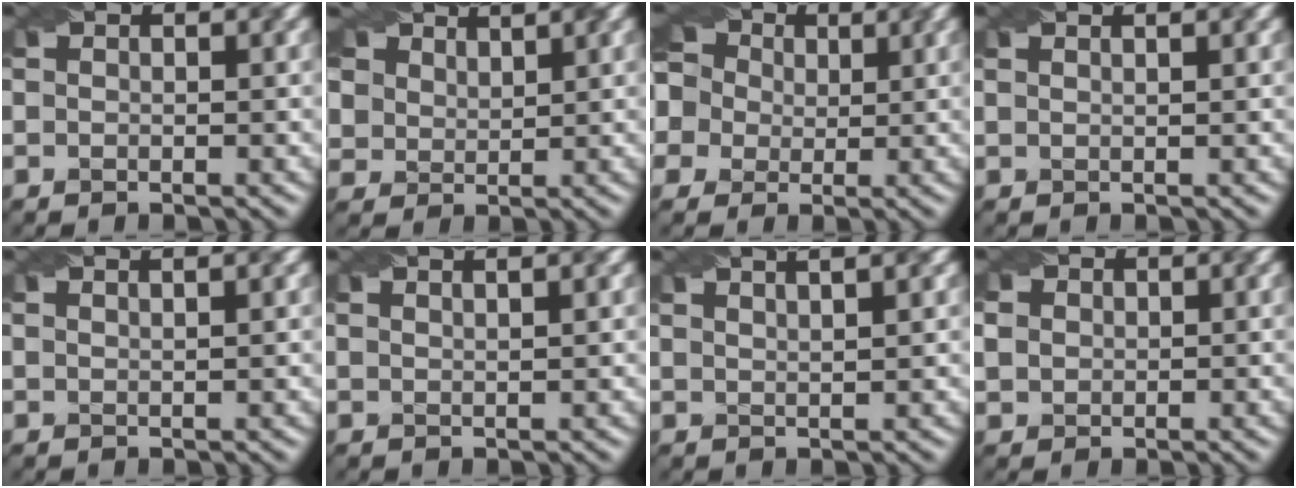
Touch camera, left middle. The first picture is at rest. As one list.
[{"total": 6.5, "force": [4.8, 3.9, 2.0], "torque": [-0.072, 0.004, 0.086]}, {"total": 9.1, "force": [2.7, 7.5, 4.4], "torque": [-0.083, 0.039, 0.007]}, {"total": 0.8, "force": [0.7, -0.1, 0.3], "torque": [-0.004, 0.003, 0.003]}, {"total": 2.4, "force": [1.7, 0.9, 1.4], "torque": [0.005, 0.012, -0.008]}, {"total": 3.1, "force": [2.2, 1.2, 1.9], "torque": [0.002, 0.025, -0.005]}, {"total": 5.2, "force": [3.6, 2.0, 3.2], "torque": [-0.009, 0.044, 0.014]}, {"total": 2.4, "force": [0.9, 2.1, 0.7], "torque": [-0.019, 0.017, 0.016]}]